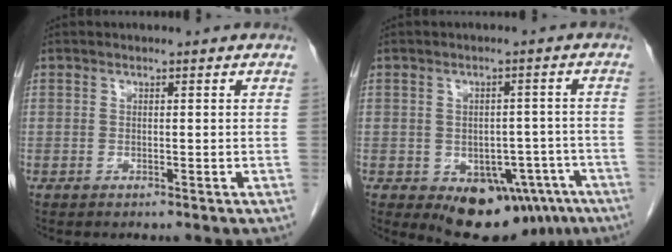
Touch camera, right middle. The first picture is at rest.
{"total": 12.4, "force": [-7.0, 7.0, 7.5], "torque": [-0.085, 0.007, -0.087]}